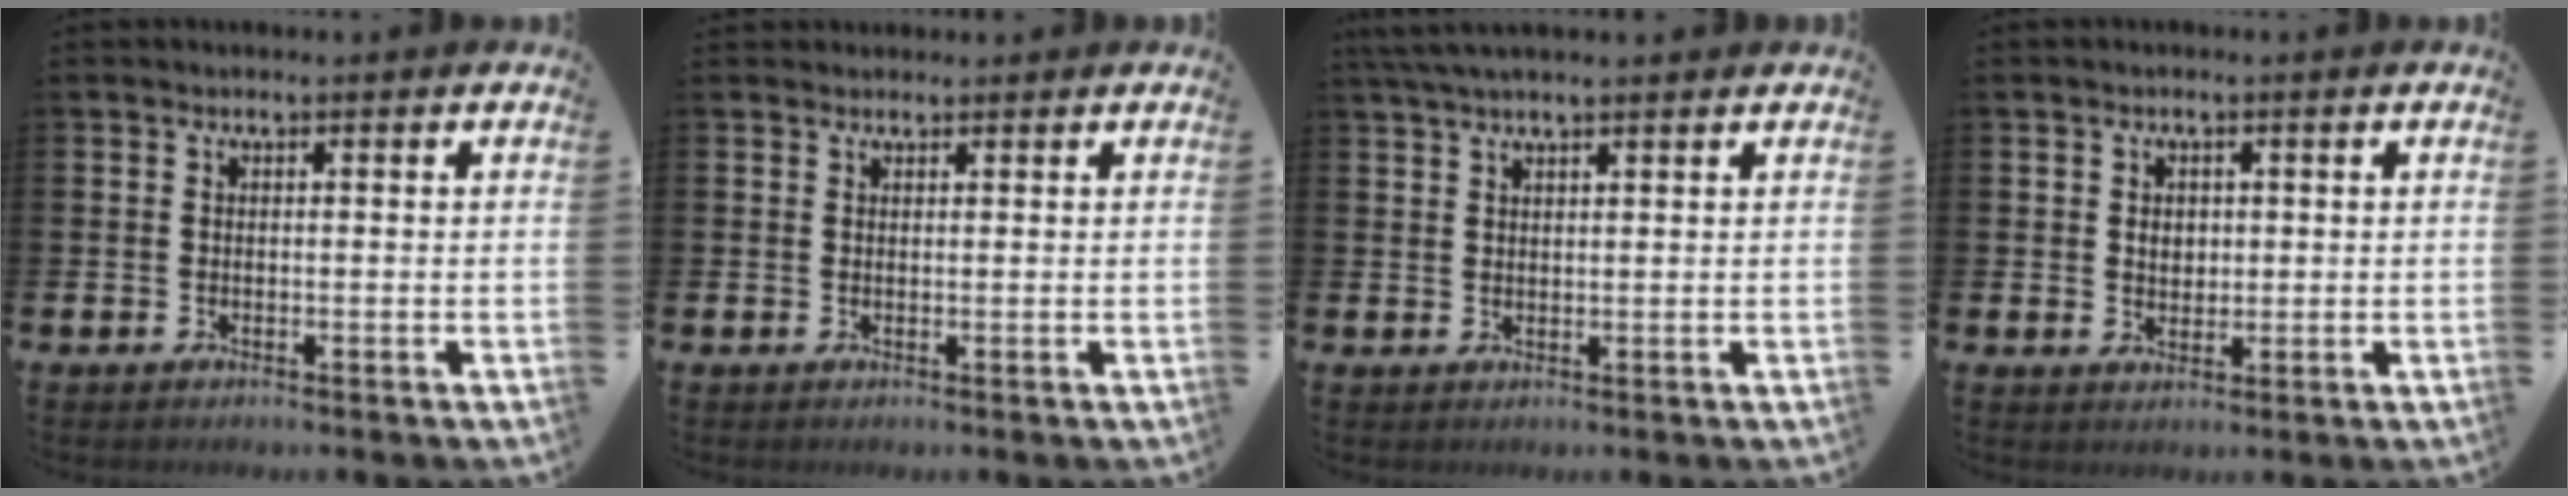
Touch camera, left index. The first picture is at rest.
{"total": 1.1, "force": [1.0, 0.4, 0.0], "torque": [0.014, -0.002, 0.017]}
{"total": 3.4, "force": [2.9, 0.5, 1.7], "torque": [-0.033, -0.003, 0.052]}
{"total": 2.0, "force": [0.7, 1.6, 0.9], "torque": [0.001, -0.001, 0.007]}